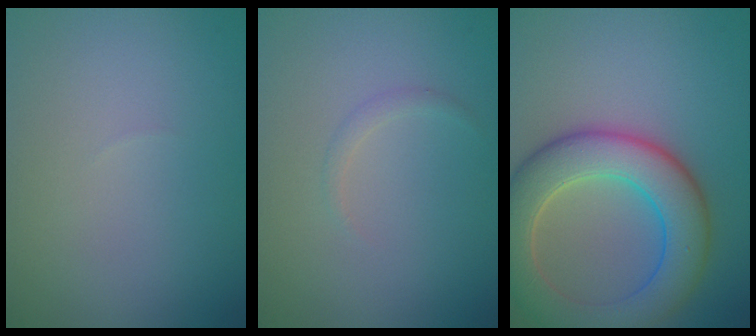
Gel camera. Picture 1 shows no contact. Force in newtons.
{"total": 0.7, "press": 0.7, "slide": 0.1}
{"total": 8.2, "press": 8.1, "slide": 0.6}